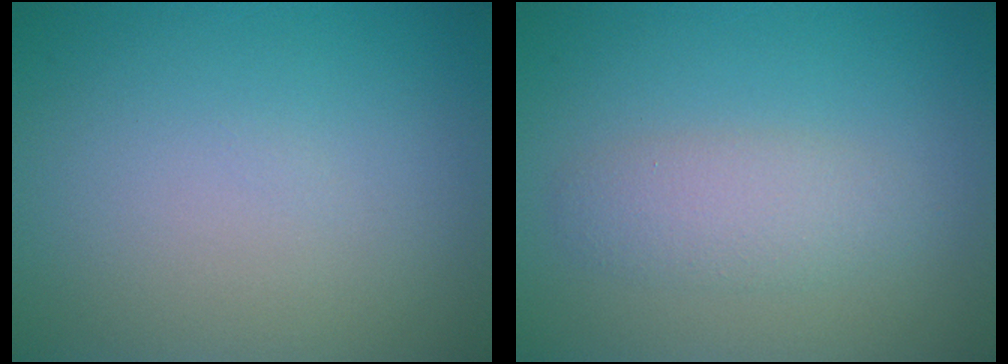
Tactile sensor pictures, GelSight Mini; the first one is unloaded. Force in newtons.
{"total": 2.6, "press": 2.6, "slide": 0.2}